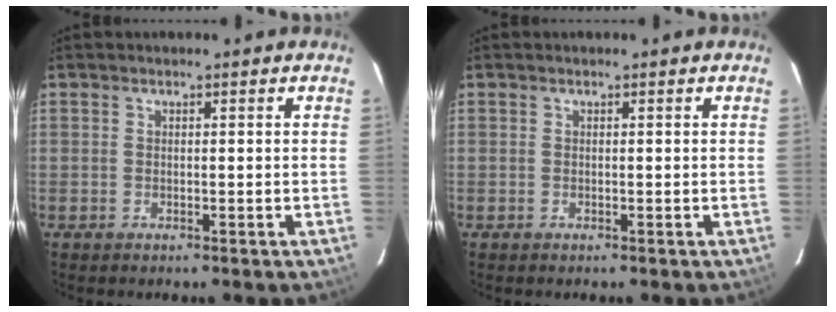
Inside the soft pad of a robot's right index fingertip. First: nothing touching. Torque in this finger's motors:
{"motor_torque": [0.00, 0.00, 0.00, 0.00]}